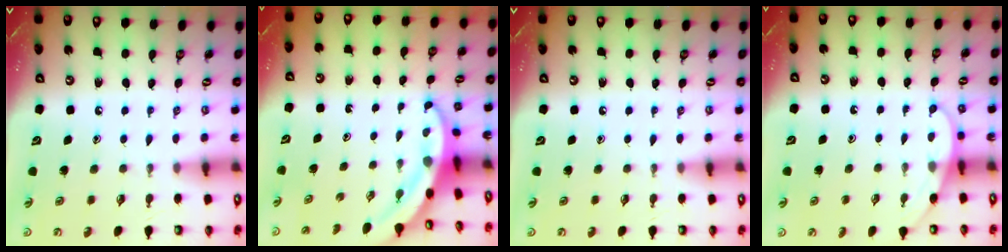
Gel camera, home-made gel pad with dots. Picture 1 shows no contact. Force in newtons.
{"total": 4.0, "press": 3.9, "slide": 0.5}
{"total": 0.0}
{"total": 4.6, "press": 4.5, "slide": 0.4}